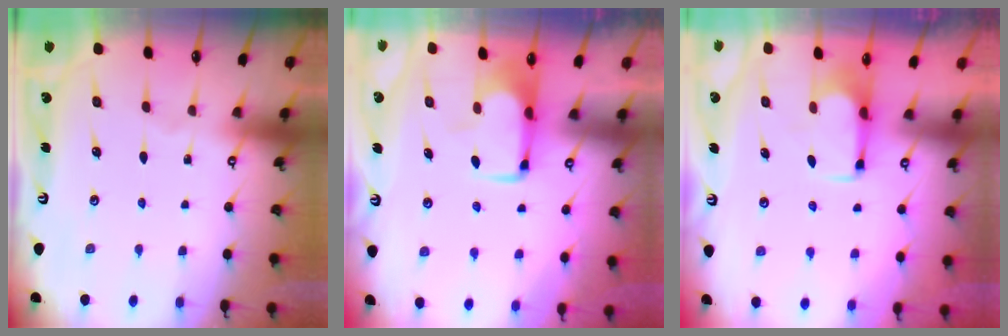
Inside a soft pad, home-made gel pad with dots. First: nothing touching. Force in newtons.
{"total": 1.8, "press": 1.7, "slide": 0.5}
{"total": 2.8, "press": 2.6, "slide": 0.8}